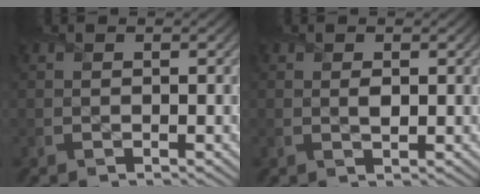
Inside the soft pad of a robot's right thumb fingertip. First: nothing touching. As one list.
[{"total": 1.2, "force": [0.3, 0.8, 0.9], "torque": [-0.018, -0.007, 0.005]}]